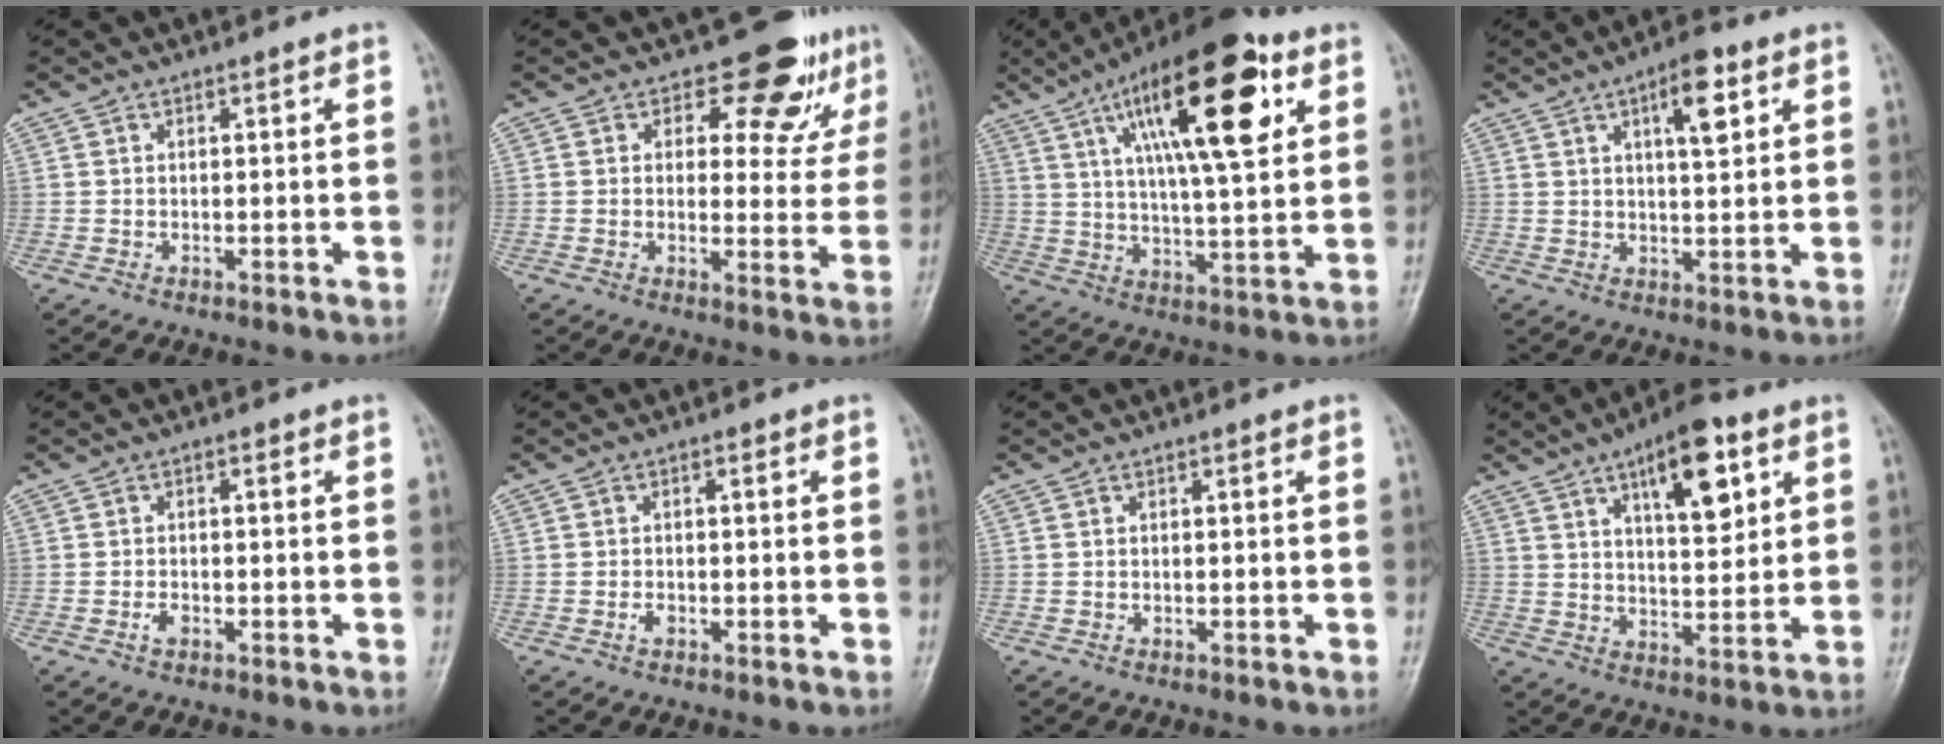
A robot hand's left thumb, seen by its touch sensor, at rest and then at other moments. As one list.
[{"total": 9.3, "force": [6.6, 5.3, 3.8], "torque": [-0.004, -0.042, 0.072]}, {"total": 22.0, "force": [8.9, 7.1, 18.8], "torque": [-0.278, -0.014, 0.139]}, {"total": 7.4, "force": [3.3, 2.5, 6.2], "torque": [-0.083, -0.008, 0.047]}, {"total": 1.6, "force": [-0.7, 0.9, 1.1], "torque": [-0.018, 0.004, -0.015]}, {"total": 1.3, "force": [-0.5, 0.8, 0.9], "torque": [-0.014, 0.002, -0.011]}, {"total": 0.0}, {"total": 13.1, "force": [6.3, 5.1, 10.3], "torque": [-0.131, -0.026, 0.095]}]